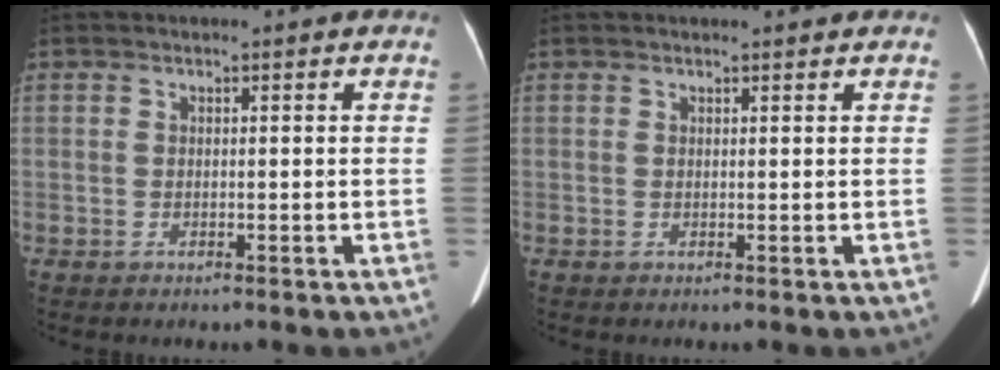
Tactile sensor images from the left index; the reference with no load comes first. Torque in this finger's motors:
{"motor_torque": [-0.14, -0.12, -0.23, -0.03]}